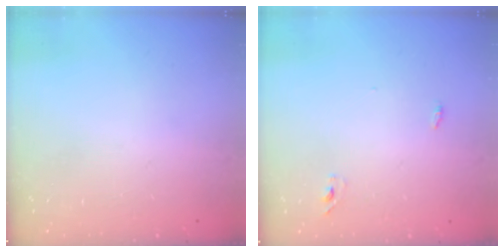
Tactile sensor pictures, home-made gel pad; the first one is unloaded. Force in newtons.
{"total": 2.9, "press": 2.7, "slide": 1.0}